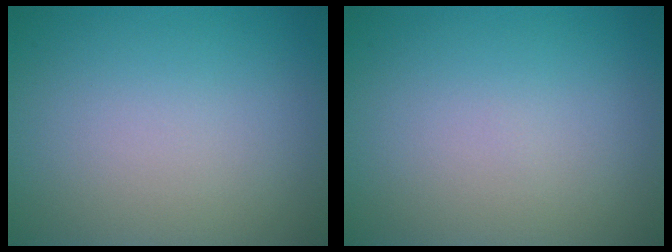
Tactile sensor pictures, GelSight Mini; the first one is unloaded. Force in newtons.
{"total": 0.0}